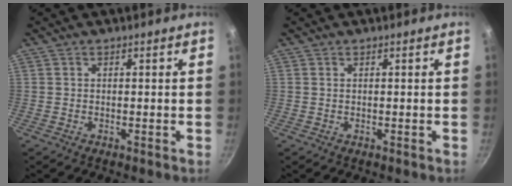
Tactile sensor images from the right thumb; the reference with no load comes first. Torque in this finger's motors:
{"motor_torque": [-0.40, 0.13, -0.23, 0.62, 0.10]}